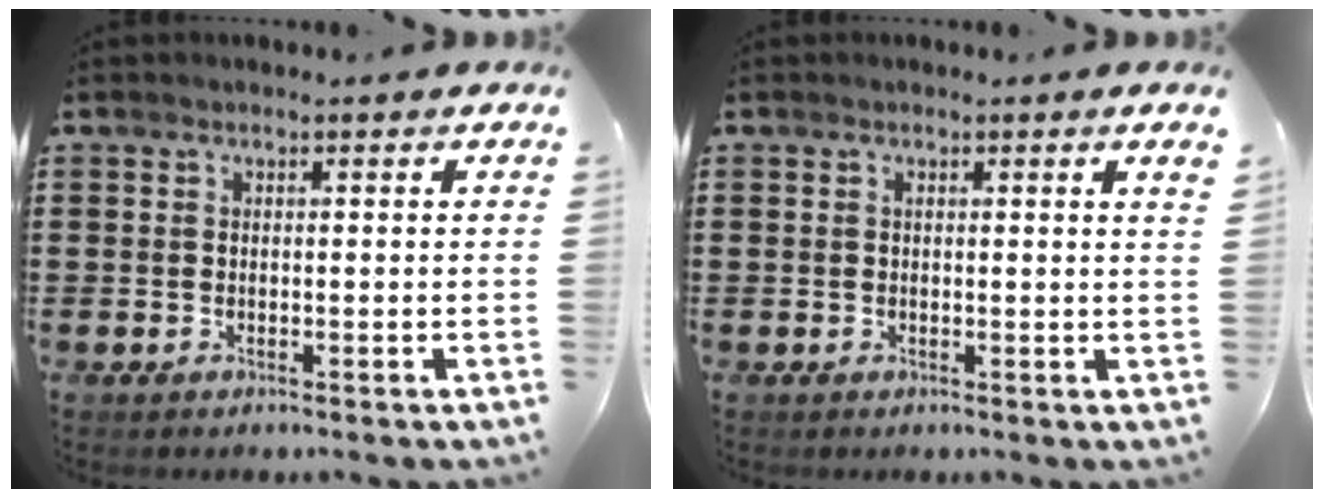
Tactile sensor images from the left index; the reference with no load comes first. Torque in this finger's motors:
{"motor_torque": [0.01, 0.00, 0.00, 0.03]}